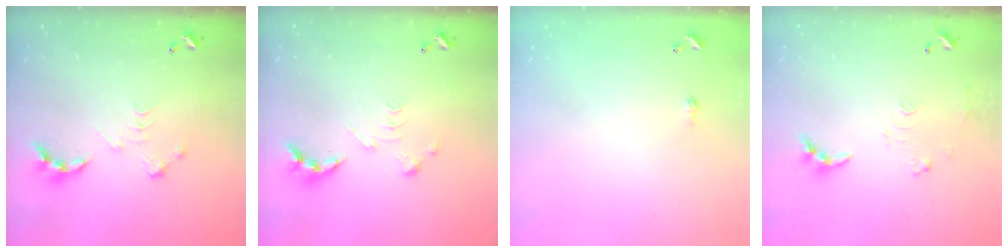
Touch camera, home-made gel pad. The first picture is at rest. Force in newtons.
{"total": 0.8, "press": 0.8, "slide": 0.3}
{"total": 1.8, "press": 1.8, "slide": 0.3}
{"total": 9.3, "press": 9.3, "slide": 0.6}